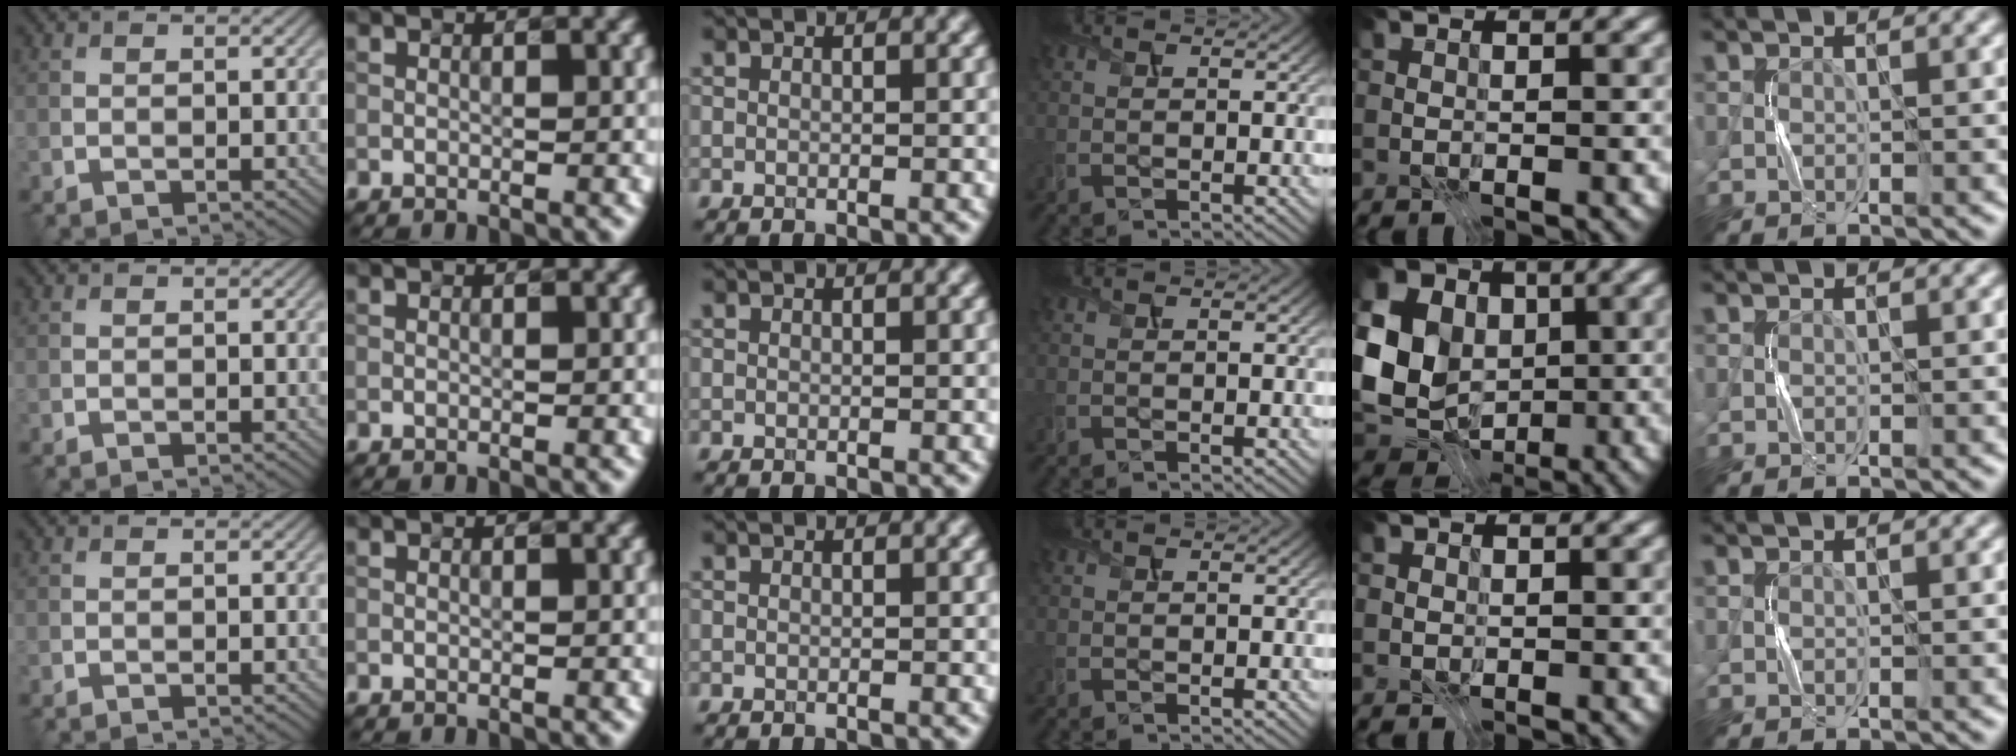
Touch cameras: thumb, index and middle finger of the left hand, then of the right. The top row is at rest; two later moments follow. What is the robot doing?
{"motion": "press", "object": "calculator"}